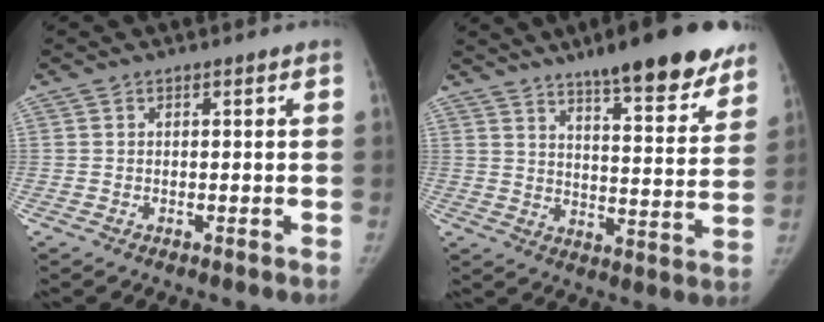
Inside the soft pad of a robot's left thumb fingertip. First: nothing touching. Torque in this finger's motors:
{"motor_torque": [0.51, 0.38, 1.50, -1.27, 0.02]}